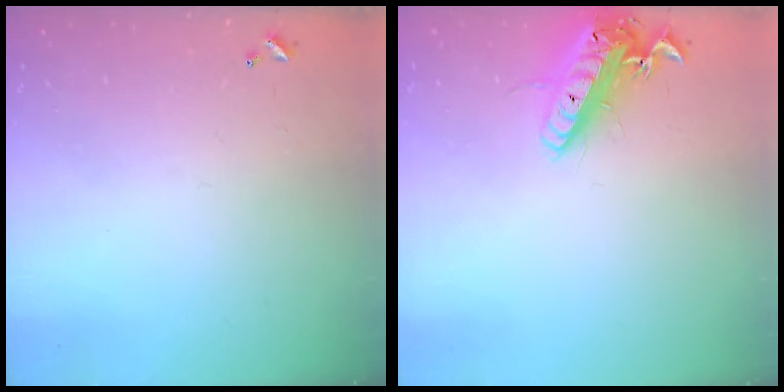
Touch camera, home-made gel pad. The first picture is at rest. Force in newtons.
{"total": 16.1, "press": 15.8, "slide": 3.2}